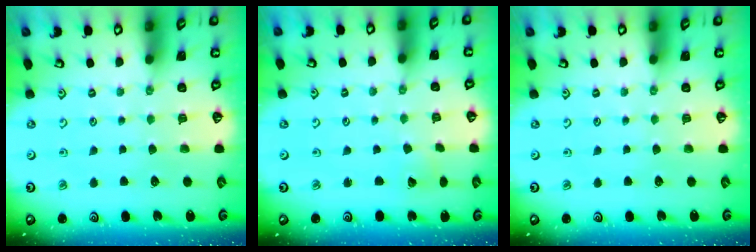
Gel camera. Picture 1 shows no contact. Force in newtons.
{"total": 2.4, "press": 2.4, "slide": 0.2}
{"total": 0.0}